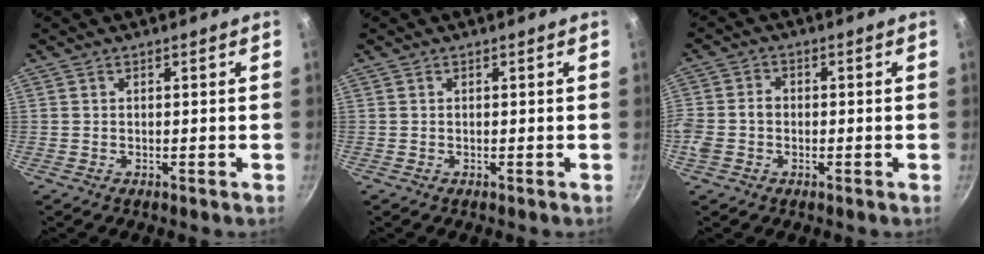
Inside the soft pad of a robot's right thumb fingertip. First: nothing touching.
{"total": 0.0}
{"total": 6.1, "force": [-0.8, 4.9, 3.6], "torque": [-0.072, 0.013, -0.023]}